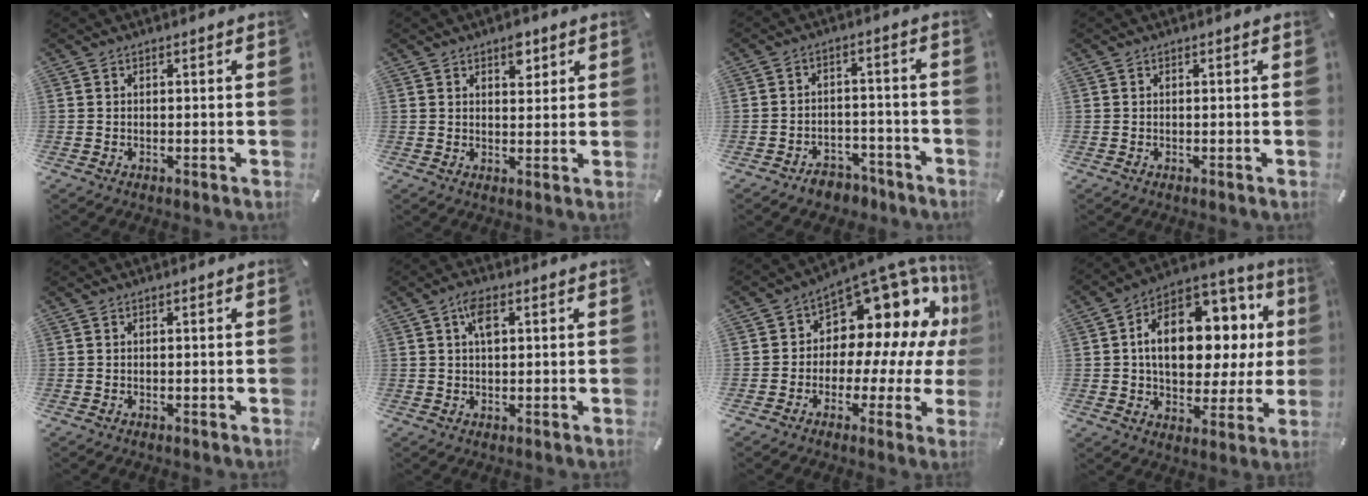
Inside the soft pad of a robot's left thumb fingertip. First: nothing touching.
{"total": 4.6, "force": [2.7, 2.7, 2.5], "torque": [-0.015, -0.011, 0.040]}
{"total": 5.6, "force": [-4.0, 3.4, 1.8], "torque": [-0.027, 0.023, -0.073]}
{"total": 0.0}
{"total": 0.0}
{"total": 4.2, "force": [1.5, 2.1, 3.3], "torque": [-0.056, 0.000, 0.020]}
{"total": 13.7, "force": [7.4, 8.2, 8.1], "torque": [-0.122, -0.082, 0.125]}
{"total": 18.5, "force": [3.3, 12.0, 13.7], "torque": [-0.215, -0.013, 0.056]}